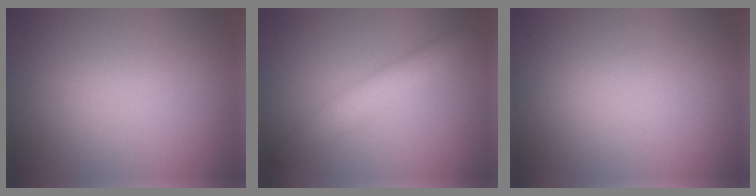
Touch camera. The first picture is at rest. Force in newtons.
{"total": 3.4, "press": 3.4, "slide": 0.1}
{"total": 0.0}